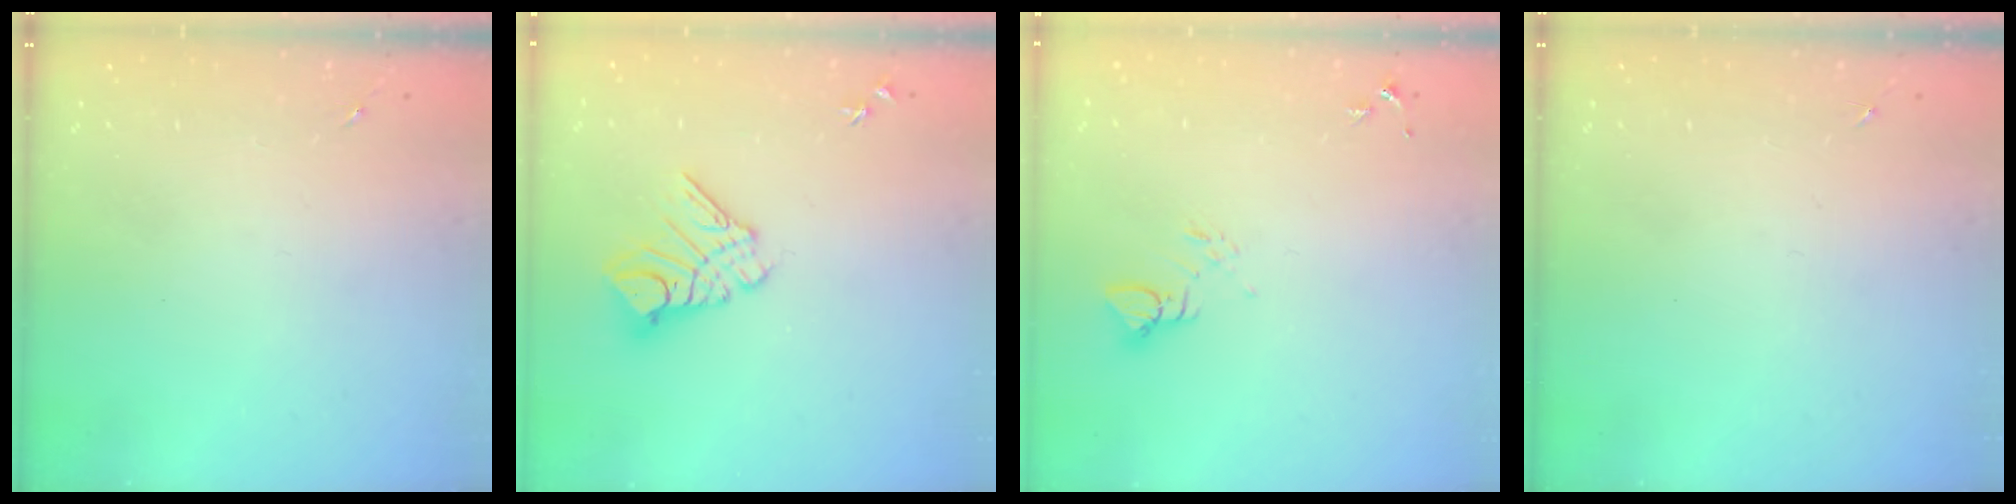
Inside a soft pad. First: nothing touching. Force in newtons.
{"total": 11.6, "press": 11.6, "slide": 1.2}
{"total": 3.7, "press": 3.7, "slide": 0.1}
{"total": 0.0}